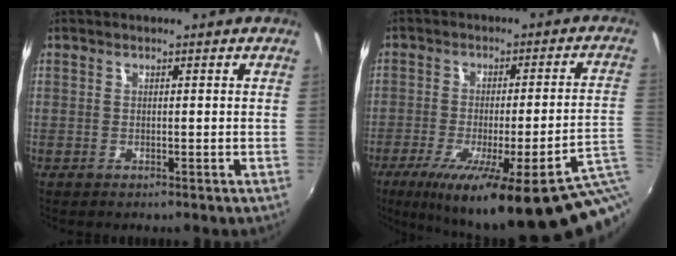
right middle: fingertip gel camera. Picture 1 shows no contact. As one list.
[{"total": 24.1, "force": [-12.8, 3.1, 20.2], "torque": [-0.296, -0.061, -0.165]}]